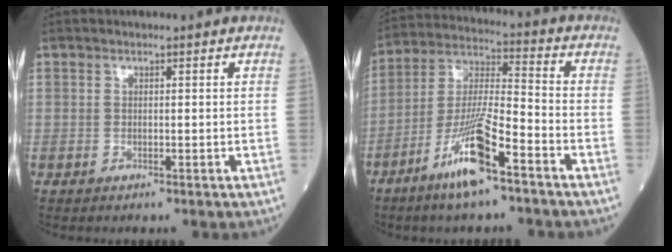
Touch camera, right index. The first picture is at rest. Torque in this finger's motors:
{"motor_torque": [1.57, -0.57, 0.91, 0.21]}